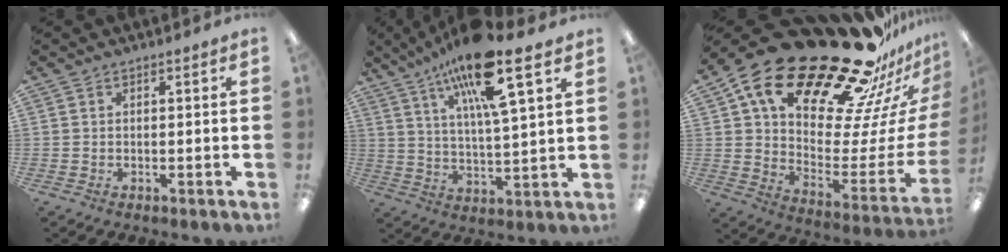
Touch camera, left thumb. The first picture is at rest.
{"total": 16.6, "force": [10.8, 3.4, 12.1], "torque": [-0.218, -0.046, 0.173]}
{"total": 30.8, "force": [23.1, 10.8, 17.4], "torque": [-0.248, -0.185, 0.407]}